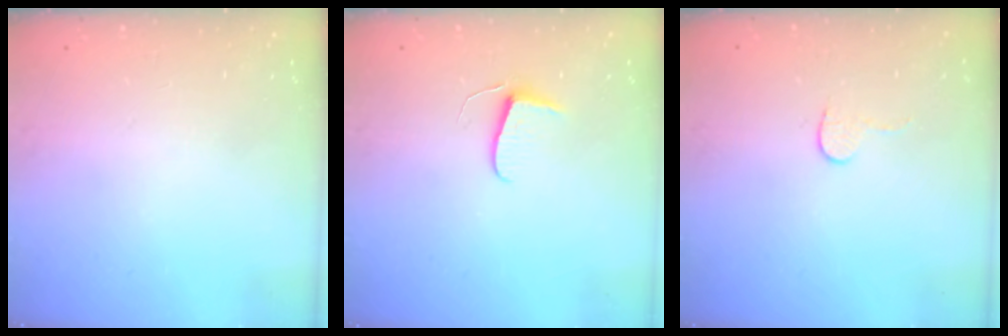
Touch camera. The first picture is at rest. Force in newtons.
{"total": 5.9, "press": 5.8, "slide": 0.6}
{"total": 4.0, "press": 4.0, "slide": 0.3}